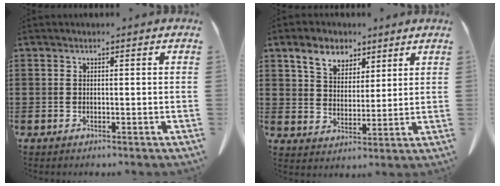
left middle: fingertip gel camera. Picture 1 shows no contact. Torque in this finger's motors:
{"motor_torque": [0.31, 0.31, 0.06, 0.01]}